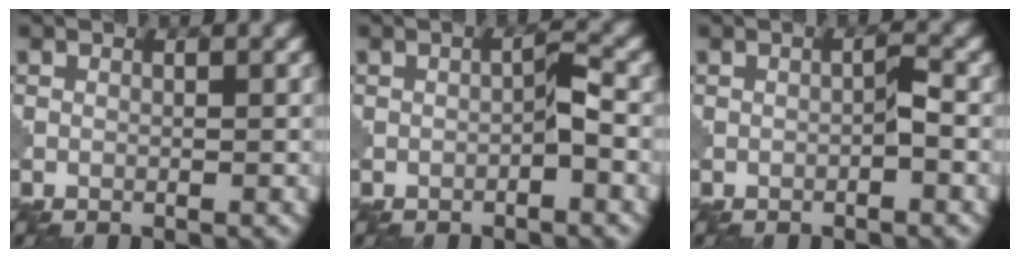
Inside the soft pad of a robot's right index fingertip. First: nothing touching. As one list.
[{"total": 1.5, "force": [-0.6, 0.2, 1.3], "torque": [-0.023, 0.007, -0.011]}, {"total": 1.1, "force": [-0.5, 0.1, 1.0], "torque": [-0.016, 0.006, -0.007]}]